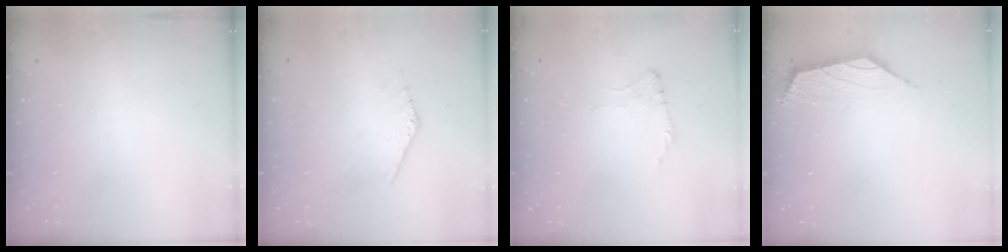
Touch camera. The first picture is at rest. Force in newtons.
{"total": 0.0}
{"total": 0.0}
{"total": 1.6, "press": 1.5, "slide": 0.7}